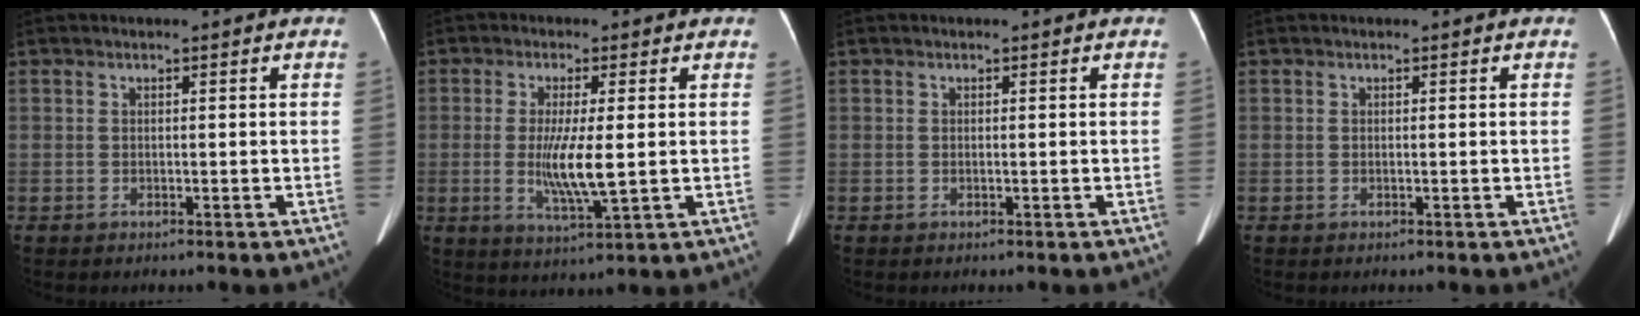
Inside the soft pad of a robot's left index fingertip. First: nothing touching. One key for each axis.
{"total": 7.3, "fx": -0.3, "fy": 0.8, "fz": 7.2, "tx": -0.145, "ty": -0.019, "tz": -0.006}
{"total": 0.0}
{"total": 0.0}